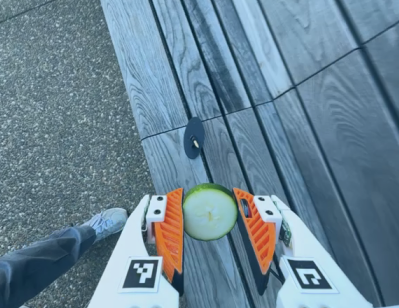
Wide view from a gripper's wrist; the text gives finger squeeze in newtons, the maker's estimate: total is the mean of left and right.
{"total": 11.8, "left": 12.3, "right": 11.2}